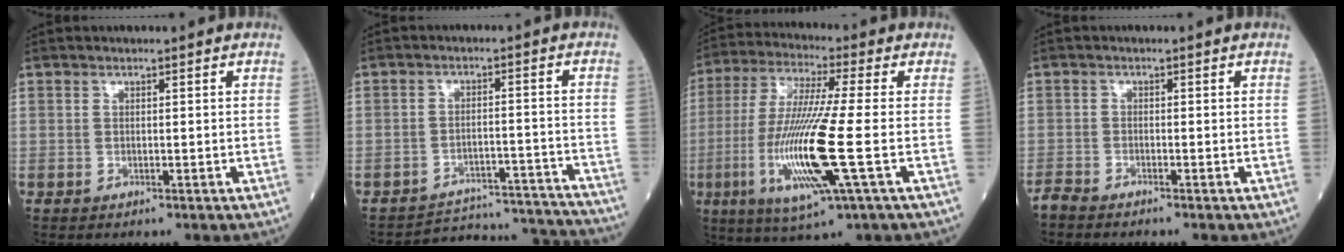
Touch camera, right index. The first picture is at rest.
{"total": 14.8, "force": [-14.8, 0.4, 0.3], "torque": [0.009, 0.027, -0.187]}
{"total": 16.1, "force": [-3.7, 0.3, 15.6], "torque": [-0.331, -0.021, -0.071]}
{"total": 2.4, "force": [-2.3, -0.2, 0.8], "torque": [-0.016, -0.006, -0.041]}